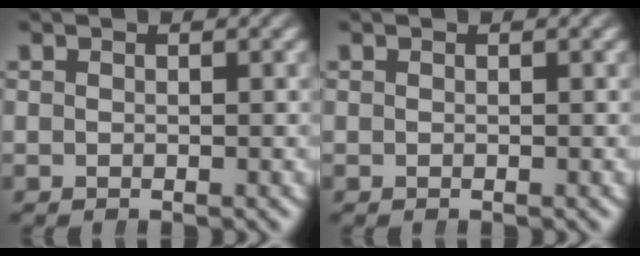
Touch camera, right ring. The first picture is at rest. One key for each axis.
{"total": 0.0}